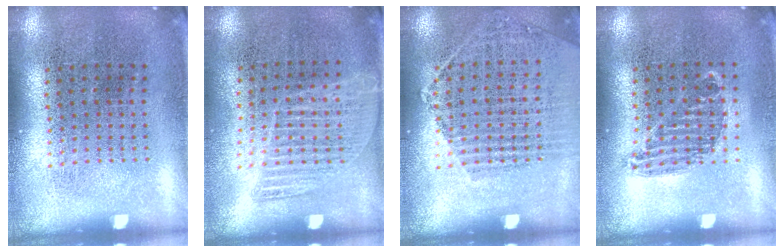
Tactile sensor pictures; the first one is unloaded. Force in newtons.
{"total": 1.1, "press": 1.0, "slide": 0.5}
{"total": 1.4, "press": 1.4, "slide": 0.4}
{"total": 0.8, "press": 0.7, "slide": 0.4}